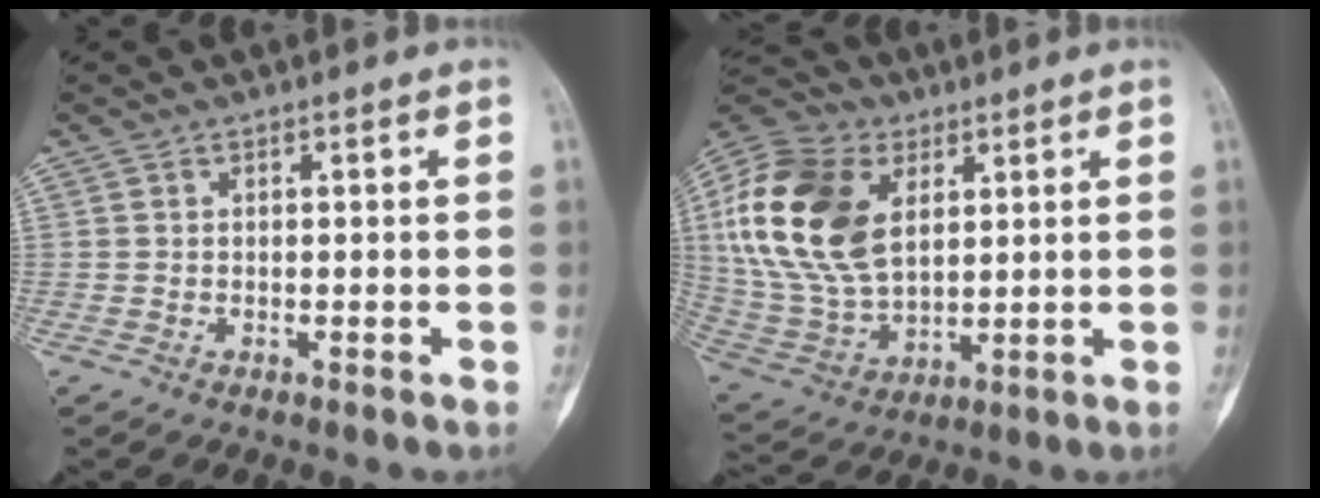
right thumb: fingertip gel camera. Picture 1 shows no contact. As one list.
[{"total": 21.5, "force": [6.0, 13.6, 15.5], "torque": [-0.310, -0.014, 0.112]}]